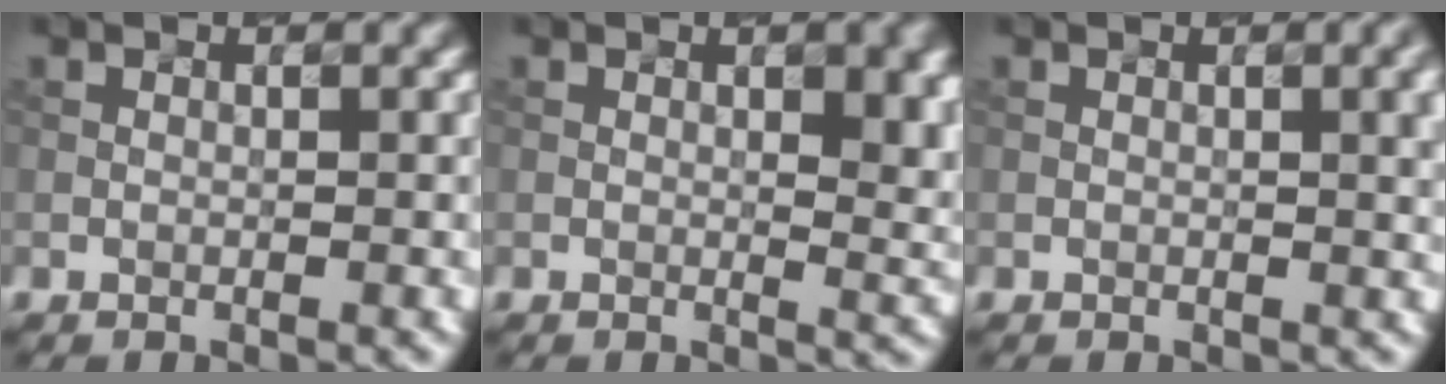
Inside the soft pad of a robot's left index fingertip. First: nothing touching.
{"total": 5.5, "force": [1.5, 2.2, 4.8], "torque": [-0.044, -0.001, 0.032]}
{"total": 4.1, "force": [1.0, 1.6, 3.6], "torque": [-0.027, 0.015, 0.012]}